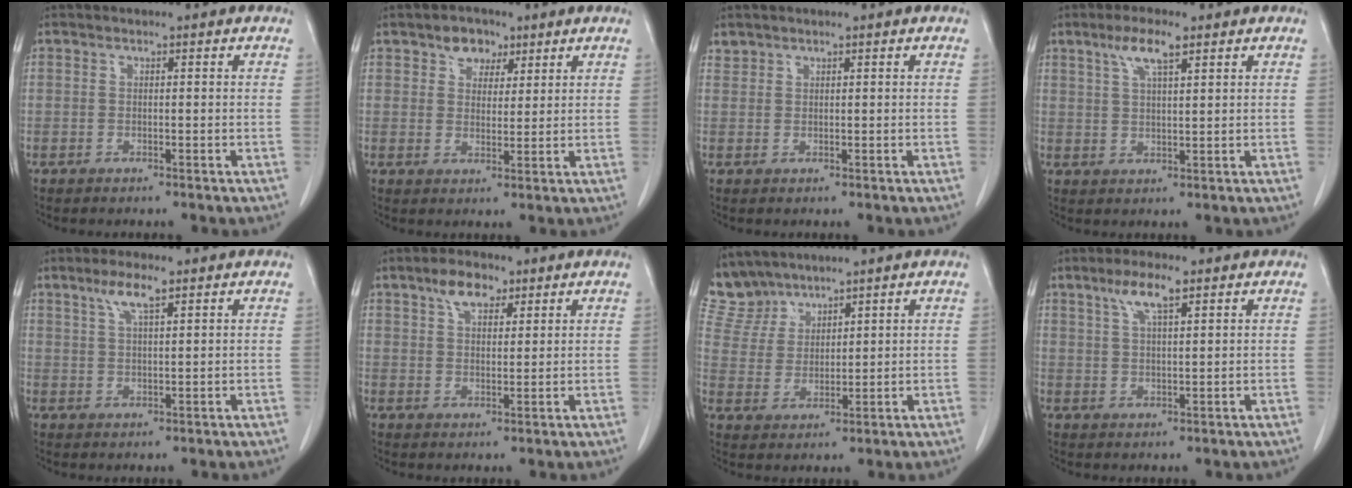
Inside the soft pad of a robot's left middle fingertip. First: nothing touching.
{"total": 4.3, "force": [2.6, 3.0, 1.7], "torque": [-0.023, 0.010, 0.043]}
{"total": 0.9, "force": [0.9, 0.3, -0.1], "torque": [0.003, 0.004, 0.018]}
{"total": 5.2, "force": [3.1, 0.9, 4.1], "torque": [-0.082, 0.007, 0.058]}
{"total": 4.3, "force": [2.7, 0.7, 3.3], "torque": [-0.068, 0.005, 0.052]}
{"total": 5.1, "force": [3.1, 2.4, 3.2], "torque": [-0.059, 0.011, 0.057]}
{"total": 6.2, "force": [5.8, 2.2, -0.3], "torque": [-0.004, 0.006, 0.134]}
{"total": 5.2, "force": [3.1, 0.9, 4.1], "torque": [-0.082, 0.007, 0.058]}